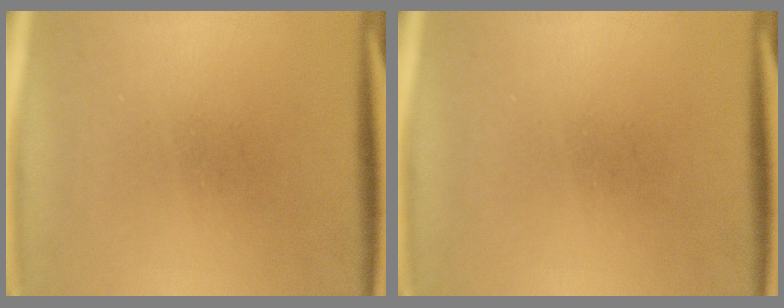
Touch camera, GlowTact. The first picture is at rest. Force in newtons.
{"total": 0.0}